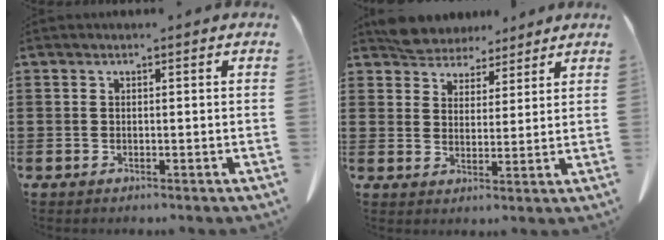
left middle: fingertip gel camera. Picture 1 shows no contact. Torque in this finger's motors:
{"motor_torque": [0.17, 0.17, 0.05, 0.03]}